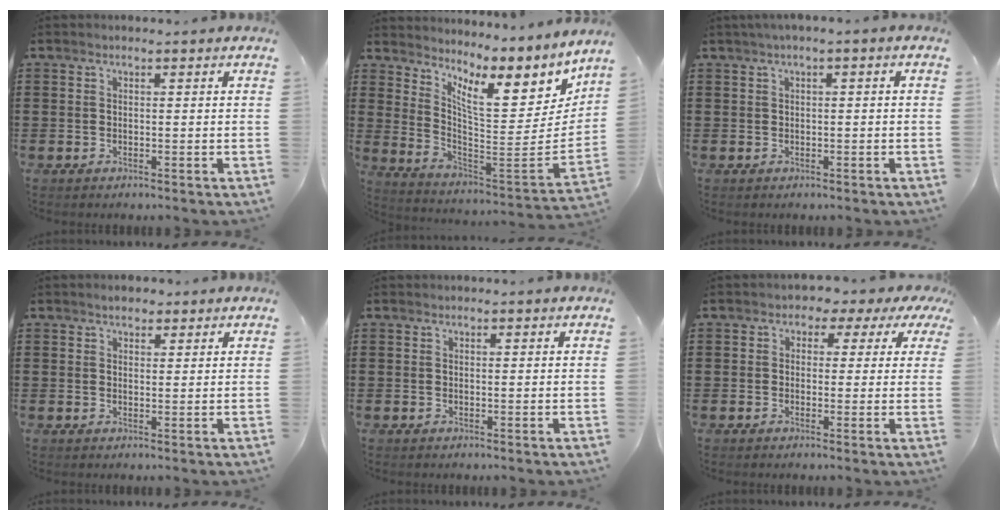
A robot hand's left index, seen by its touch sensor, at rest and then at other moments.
{"total": 10.1, "force": [7.5, 2.7, 6.3], "torque": [-0.115, -0.078, 0.119]}
{"total": 1.3, "force": [-0.6, 0.2, 1.1], "torque": [-0.018, -0.003, -0.011]}
{"total": 1.8, "force": [1.6, 0.7, 0.4], "torque": [-0.004, 0.004, 0.029]}
{"total": 0.0}
{"total": 1.9, "force": [-0.1, 1.8, 0.7], "torque": [-0.018, 0.004, -0.011]}